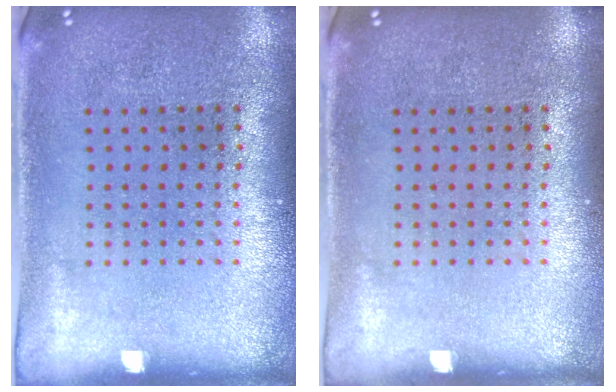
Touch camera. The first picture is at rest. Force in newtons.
{"total": 0.0}